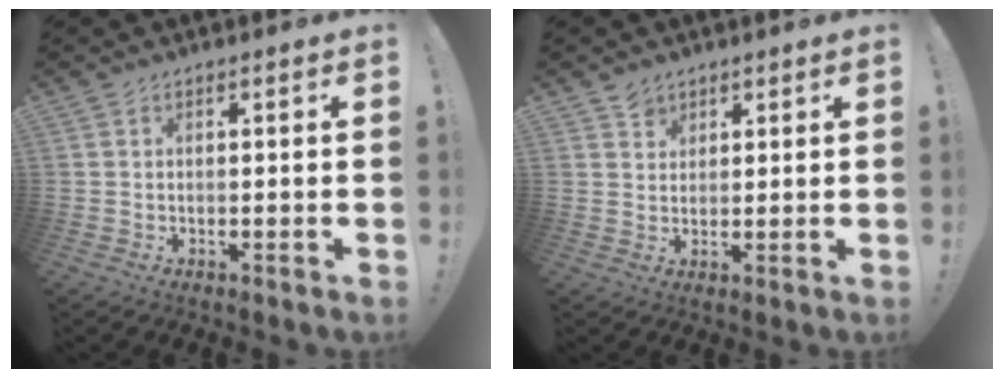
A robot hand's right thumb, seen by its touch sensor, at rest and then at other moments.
{"total": 3.2, "force": [2.4, 2.0, 0.4], "torque": [0.005, -0.016, 0.042]}